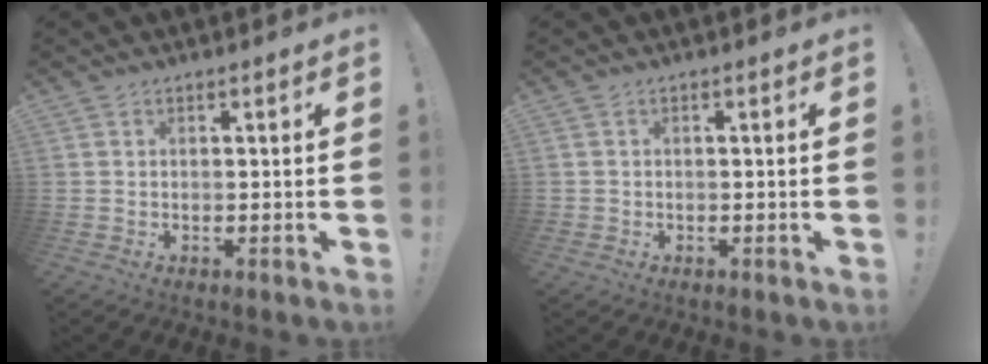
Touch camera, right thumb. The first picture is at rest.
{"total": 0.8, "force": [-0.3, 0.8, 0.0], "torque": [0.000, 0.002, -0.006]}